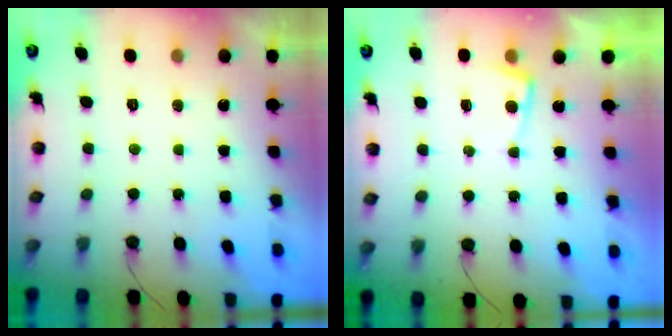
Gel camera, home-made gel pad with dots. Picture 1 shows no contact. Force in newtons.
{"total": 2.6, "press": 2.6, "slide": 0.4}